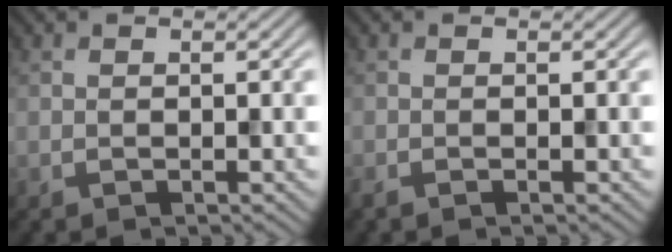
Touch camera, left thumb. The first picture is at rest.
{"total": 1.0, "force": [-0.8, 0.0, 0.6], "torque": [-0.012, -0.005, -0.018]}